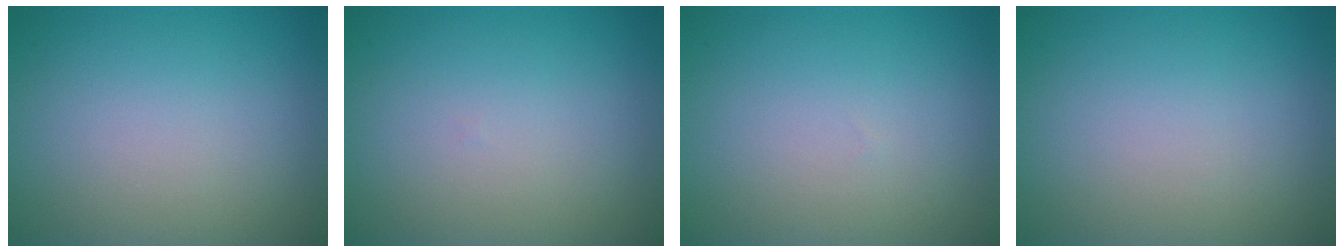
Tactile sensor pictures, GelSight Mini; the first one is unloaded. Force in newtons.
{"total": 0.0}
{"total": 0.0}
{"total": 0.0}